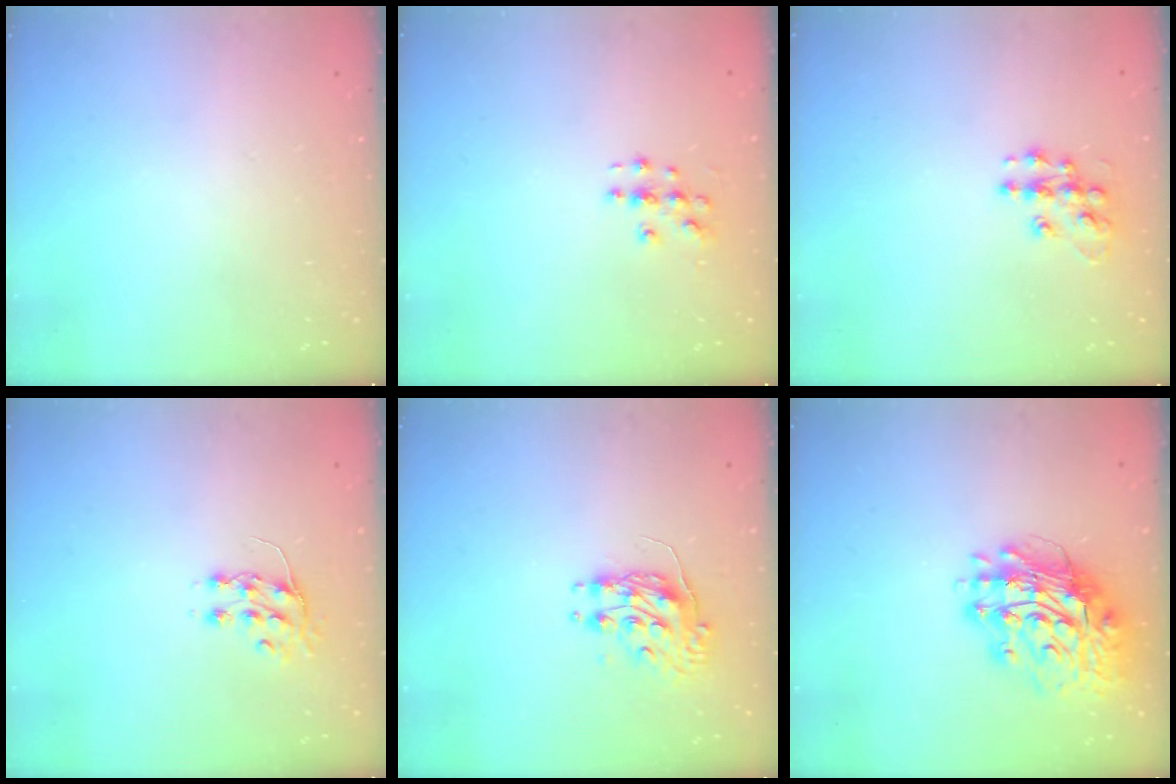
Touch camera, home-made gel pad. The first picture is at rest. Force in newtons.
{"total": 3.5, "press": 3.4, "slide": 0.2}
{"total": 10.2, "press": 10.2, "slide": 0.5}
{"total": 7.6, "press": 7.5, "slide": 0.9}
{"total": 8.6, "press": 8.6, "slide": 0.2}
{"total": 16.0, "press": 15.9, "slide": 2.1}